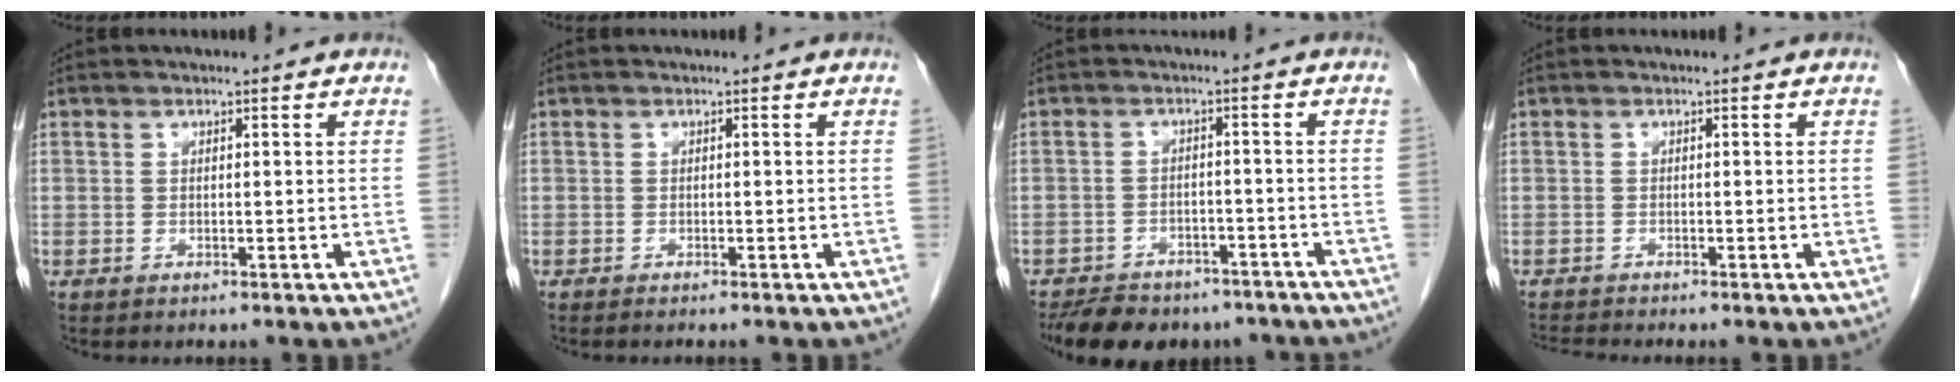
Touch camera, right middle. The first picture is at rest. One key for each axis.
{"total": 1.1, "fx": -0.9, "fy": 0.1, "fz": 0.6, "tx": -0.011, "ty": -0.002, "tz": -0.007}
{"total": 12.9, "fx": -10.4, "fy": 6.0, "fz": 4.9, "tx": -0.085, "ty": -0.002, "tz": -0.138}
{"total": 1.6, "fx": -1.4, "fy": -0.8, "fz": -0.1, "tx": -0.005, "ty": -0.011, "tz": -0.029}